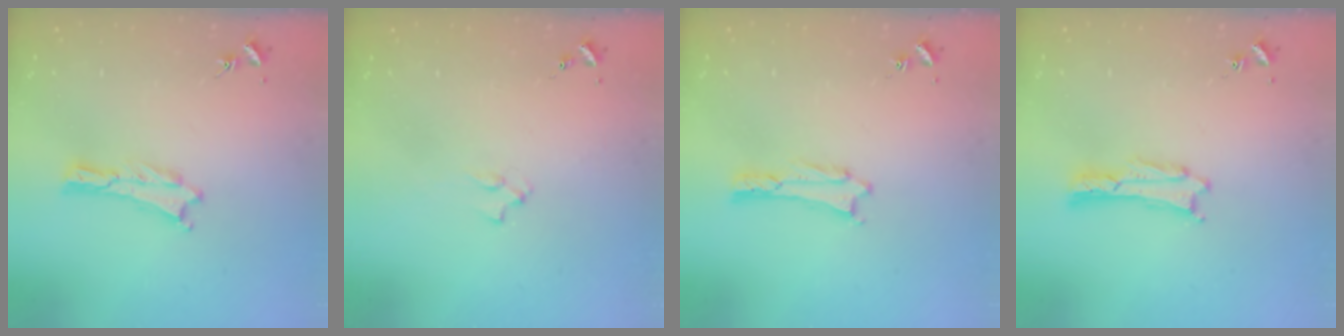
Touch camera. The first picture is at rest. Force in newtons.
{"total": 1.3, "press": 1.3, "slide": 0.3}
{"total": 0.5, "press": 0.5, "slide": 0.2}
{"total": 0.0}